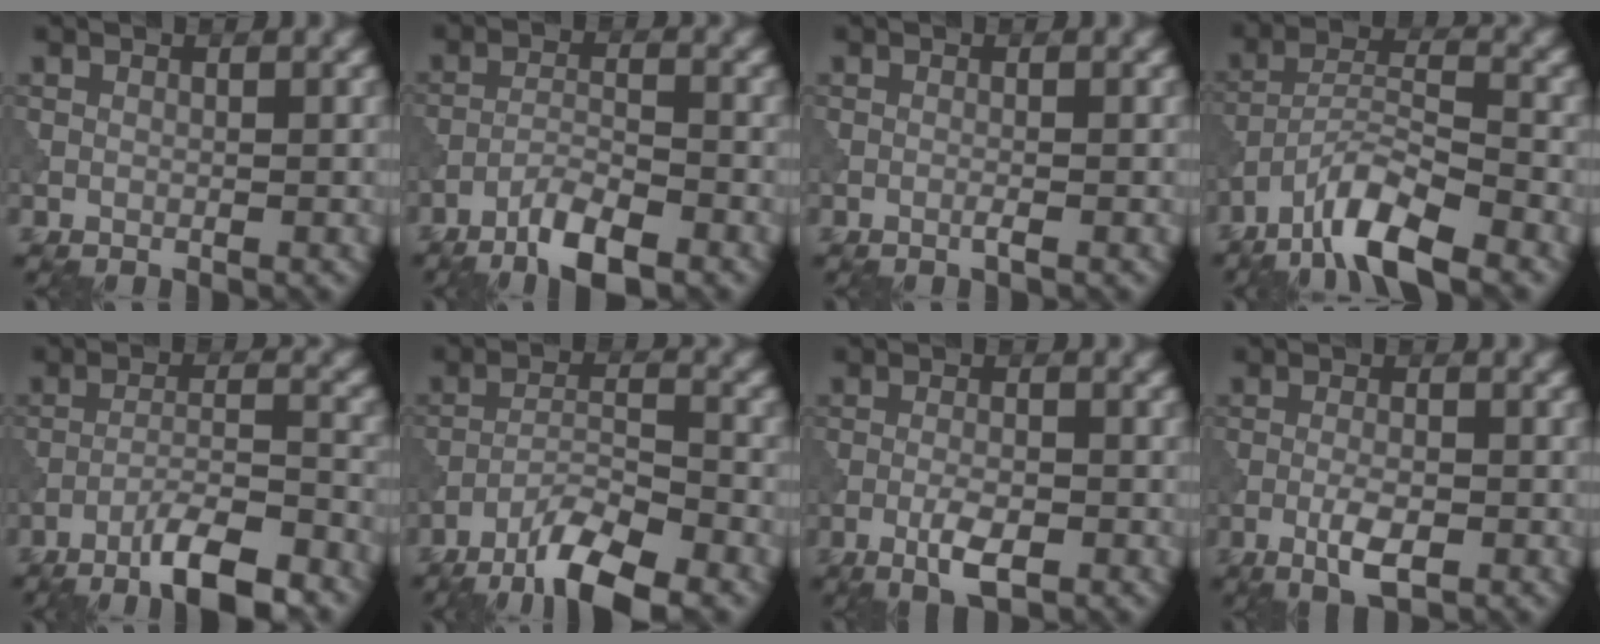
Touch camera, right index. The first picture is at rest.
{"total": 4.5, "force": [-3.4, 0.8, 2.9], "torque": [-0.056, 0.004, -0.068]}
{"total": 0.7, "force": [-0.3, 0.0, 0.6], "torque": [-0.009, 0.003, -0.011]}
{"total": 7.3, "force": [-5.1, 1.7, 4.8], "torque": [-0.085, 0.005, -0.101]}
{"total": 6.7, "force": [-4.8, 1.1, 4.6], "torque": [-0.075, 0.007, -0.083]}
{"total": 6.8, "force": [-5.1, 1.4, 4.4], "torque": [-0.074, 0.000, -0.095]}
{"total": 3.0, "force": [-1.4, 0.9, 2.5], "torque": [-0.050, 0.000, -0.028]}
{"total": 3.0, "force": [-1.3, 0.9, 2.6], "torque": [-0.054, 0.000, -0.026]}